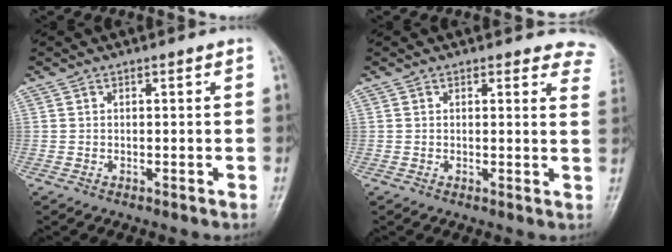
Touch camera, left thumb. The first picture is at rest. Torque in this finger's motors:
{"motor_torque": [0.04, -0.27, -0.33, -0.15, 0.03]}